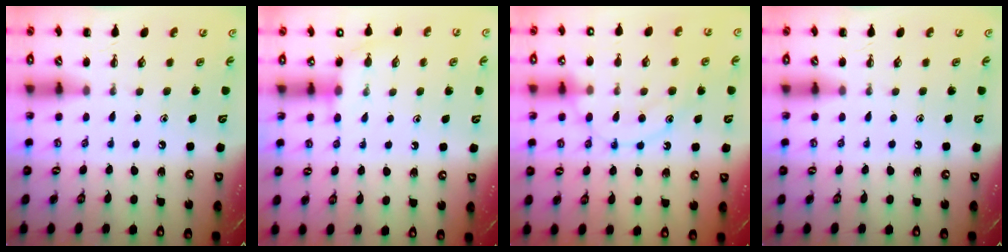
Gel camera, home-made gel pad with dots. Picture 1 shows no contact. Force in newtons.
{"total": 5.4, "press": 5.3, "slide": 1.3}
{"total": 13.9, "press": 13.9, "slide": 0.8}
{"total": 0.0}